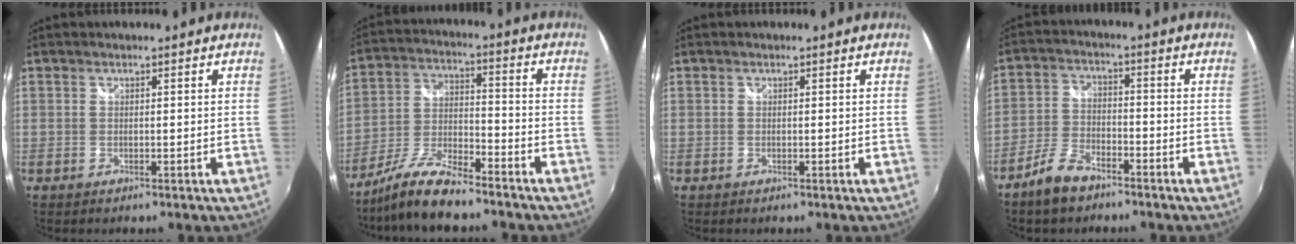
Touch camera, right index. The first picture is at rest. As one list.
[{"total": 11.3, "force": [-9.4, 2.1, 5.9], "torque": [-0.125, 0.001, -0.178]}, {"total": 0.0}, {"total": 6.9, "force": [-5.2, 2.9, 3.5], "torque": [-0.082, 0.007, -0.101]}]